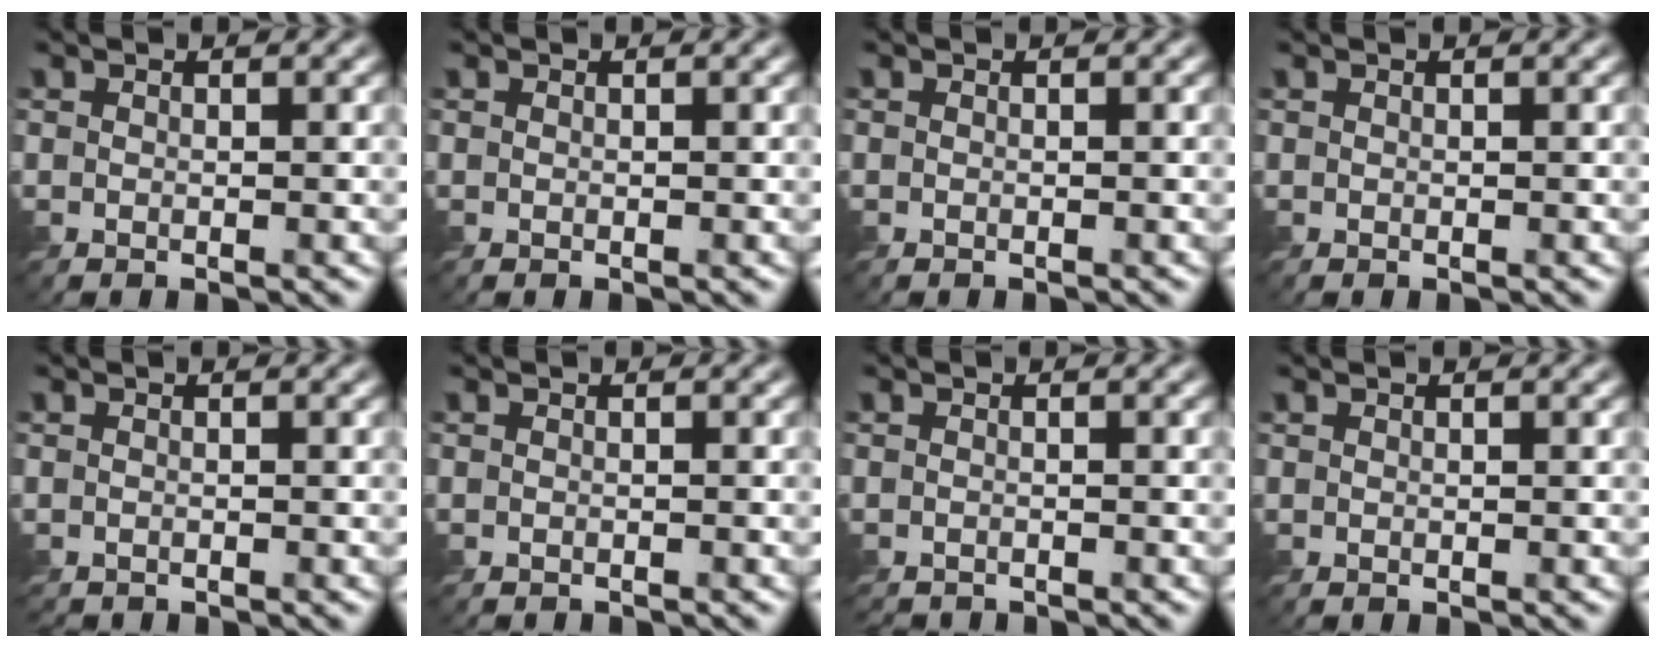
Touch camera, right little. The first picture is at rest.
{"total": 0.0}
{"total": 0.6, "force": [-0.6, 0.0, 0.0], "torque": [0.003, -0.004, -0.010]}
{"total": 0.0}
{"total": 0.9, "force": [-0.9, 0.1, -0.2], "torque": [0.003, -0.007, -0.017]}
{"total": 1.3, "force": [-1.3, 0.0, 0.0], "torque": [0.004, -0.008, -0.020]}
{"total": 1.8, "force": [-1.8, 0.1, -0.1], "torque": [0.002, -0.011, -0.030]}
{"total": 0.0}